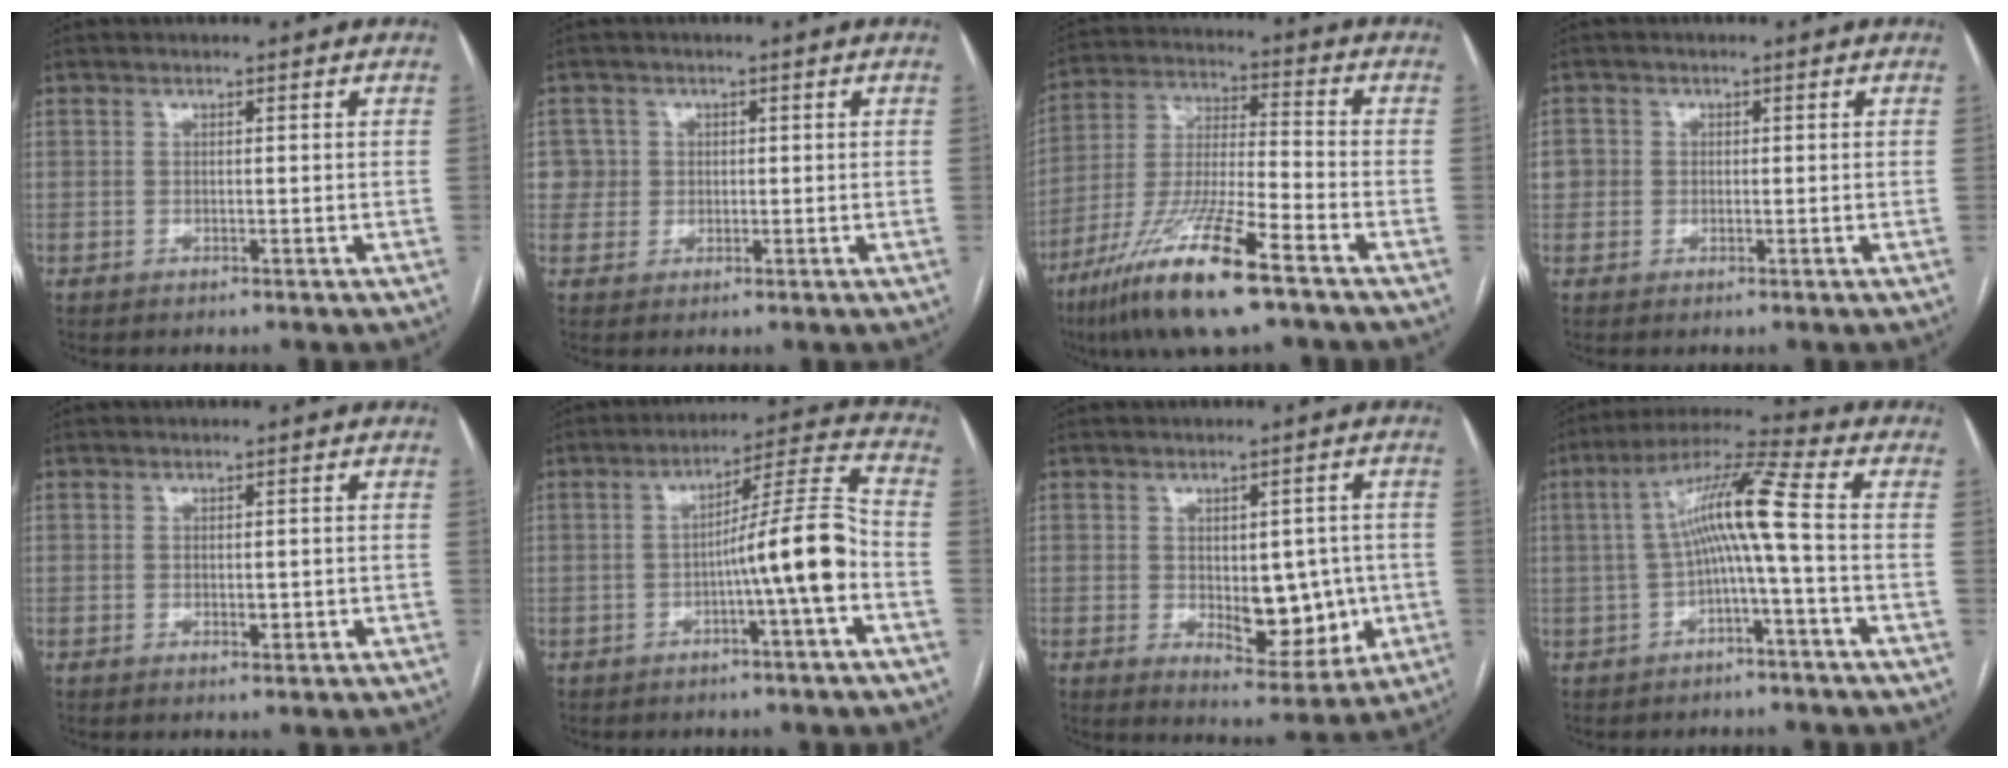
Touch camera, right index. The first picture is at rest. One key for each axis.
{"total": 3.2, "fx": 0.7, "fy": 3.1, "fz": -0.4, "tx": 0.027, "ty": 0.010, "tz": 0.008}
{"total": 16.8, "fx": -10.2, "fy": 1.4, "fz": 13.2, "tx": -0.284, "ty": -0.041, "tz": -0.191}
{"total": 3.1, "fx": 0.2, "fy": 3.1, "fz": 0.6, "tx": -0.006, "ty": 0.012, "tz": 0.006}
{"total": 1.2, "fx": -0.2, "fy": 0.7, "fz": 0.9, "tx": -0.014, "ty": -0.001, "tz": 0.000}
{"total": 10.2, "fx": -3.0, "fy": -0.7, "fz": 9.7, "tx": -0.148, "ty": 0.022, "tz": -0.048}
{"total": 8.9, "fx": -0.9, "fy": 4.7, "fz": 7.6, "tx": -0.090, "ty": 0.005, "tz": 0.002}
{"total": 9.5, "fx": -0.7, "fy": -0.6, "fz": 9.5, "tx": -0.169, "ty": 0.034, "tz": -0.011}